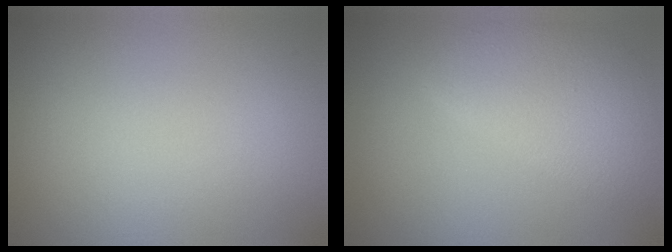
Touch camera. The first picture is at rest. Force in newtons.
{"total": 5.0, "press": 5.0, "slide": 0.2}